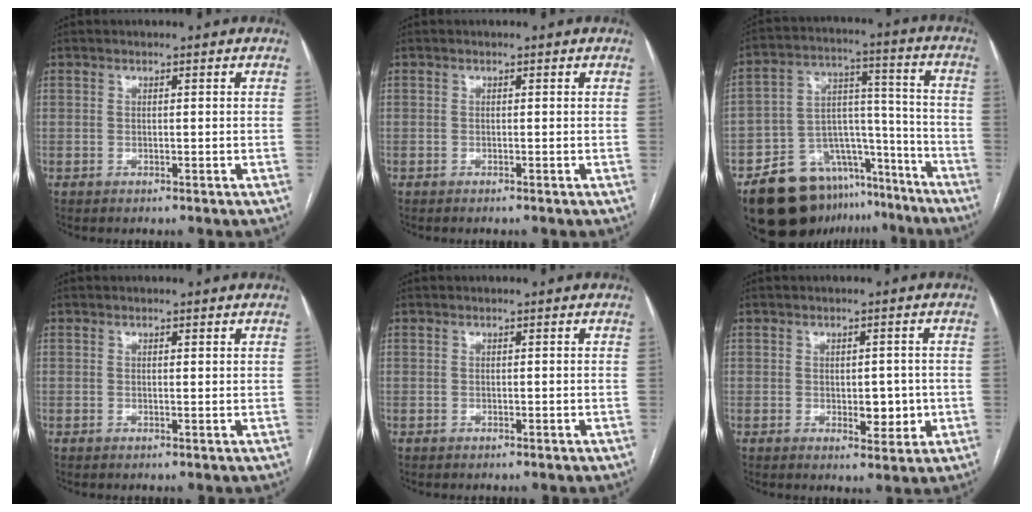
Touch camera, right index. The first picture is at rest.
{"total": 0.0}
{"total": 17.7, "force": [-13.7, 9.8, 5.5], "torque": [-0.066, 0.076, -0.205]}
{"total": 0.6, "force": [0.4, 0.1, 0.4], "torque": [-0.007, -0.002, 0.005]}
{"total": 0.0}
{"total": 4.6, "force": [-0.5, 2.6, 3.8], "torque": [-0.044, 0.002, 0.002]}